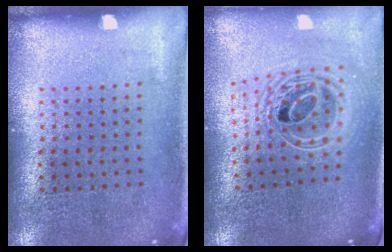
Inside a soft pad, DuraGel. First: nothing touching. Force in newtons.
{"total": 2.2, "press": 1.7, "slide": 1.4}